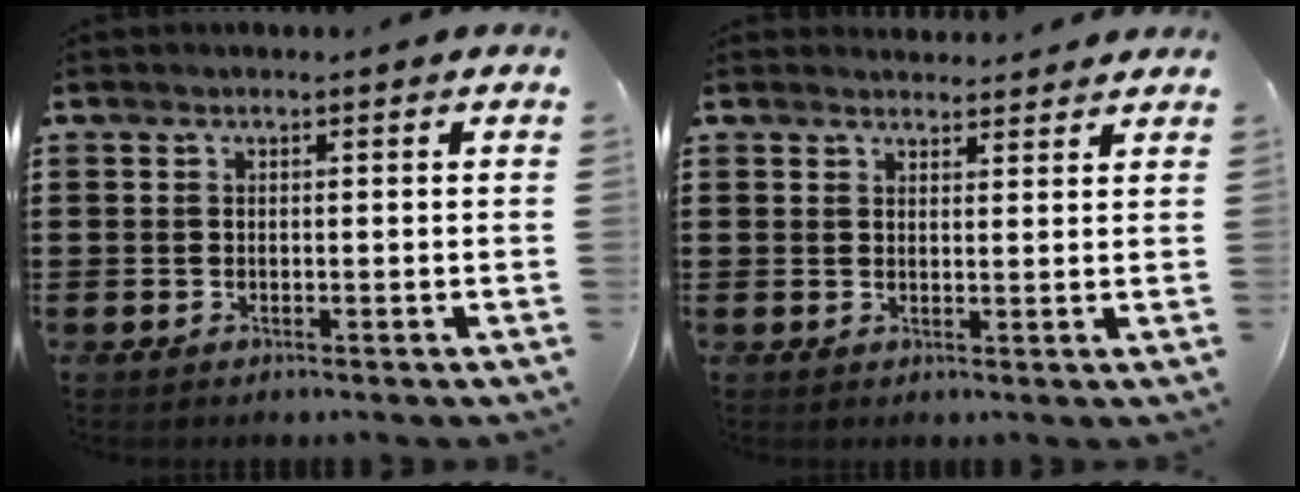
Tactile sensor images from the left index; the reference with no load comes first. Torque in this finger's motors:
{"motor_torque": [1.33, -0.81, -0.04, 0.00]}